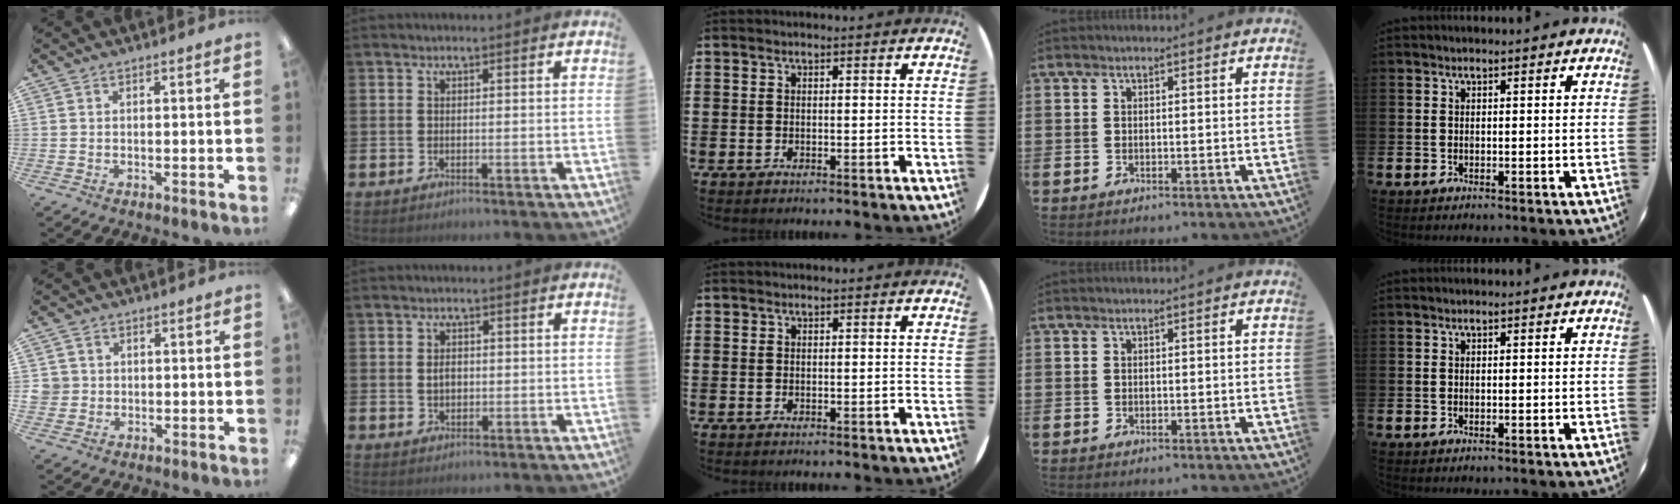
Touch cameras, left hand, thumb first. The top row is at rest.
{"thumb": {"total": 3.4, "force": [0.2, 3.4, 0.4], "torque": [-0.013, 0.006, 0.005]}, "index": {"total": 1.9, "force": [0.1, 1.4, 1.3], "torque": [-0.017, 0.005, -0.001]}}